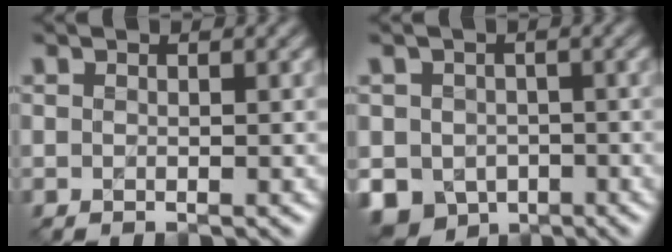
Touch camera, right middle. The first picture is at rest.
{"total": 6.0, "force": [-2.2, 5.0, 2.5], "torque": [-0.036, -0.011, -0.039]}